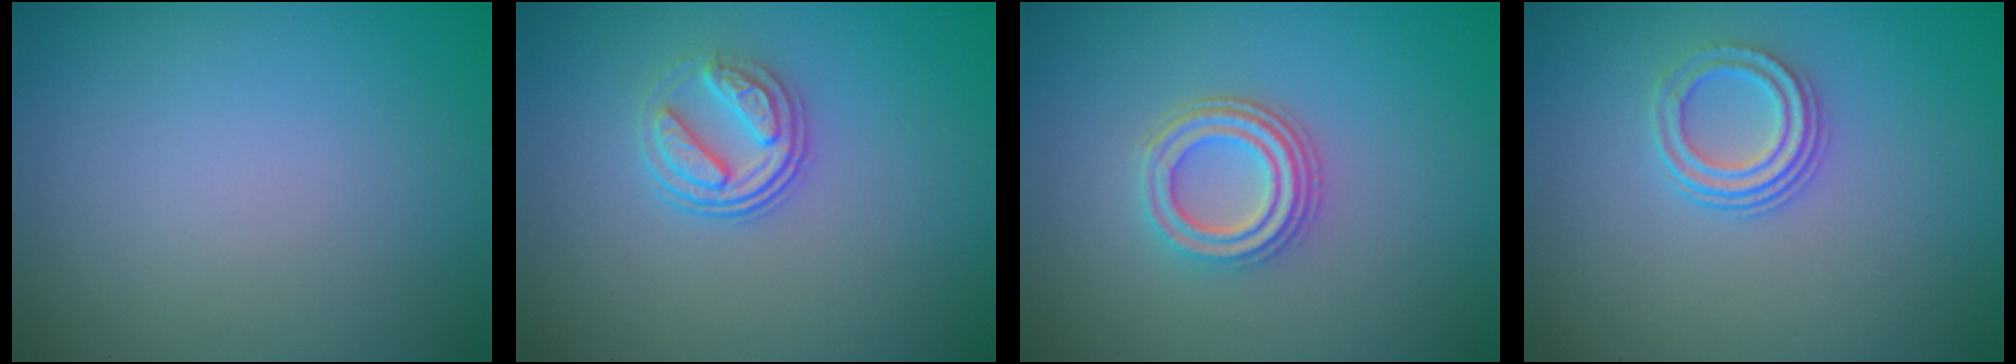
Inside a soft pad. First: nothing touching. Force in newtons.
{"total": 3.1, "press": 2.6, "slide": 1.7}
{"total": 3.6, "press": 3.0, "slide": 2.0}
{"total": 2.8, "press": 2.2, "slide": 1.8}